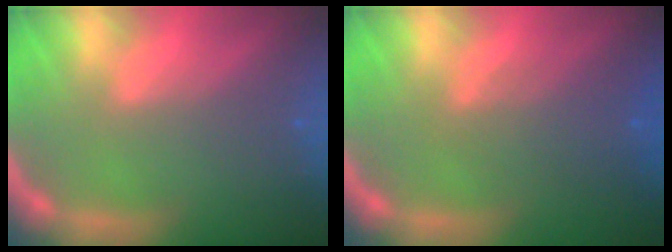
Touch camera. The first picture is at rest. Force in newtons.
{"total": 3.6}